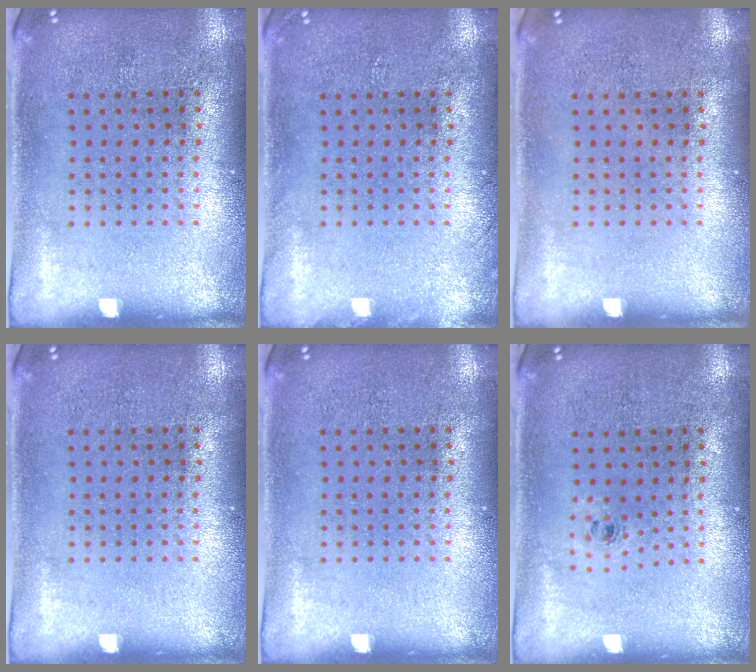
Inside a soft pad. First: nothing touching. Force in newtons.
{"total": 0.7, "press": 0.7, "slide": 0.1}
{"total": 0.0}
{"total": 0.0}
{"total": 0.0}
{"total": 0.6, "press": 0.3, "slide": 0.5}